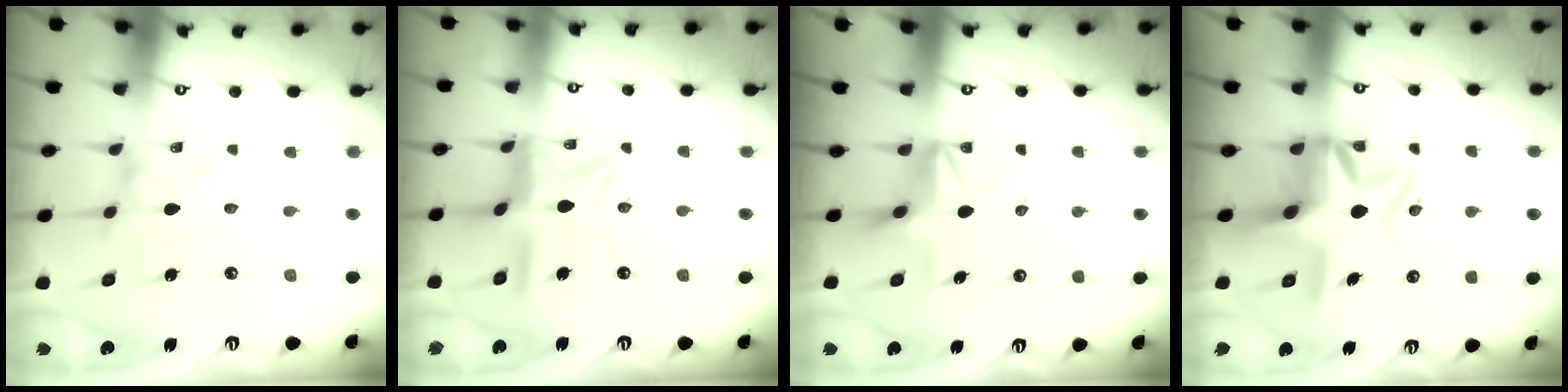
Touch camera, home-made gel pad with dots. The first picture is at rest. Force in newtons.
{"total": 10.6, "press": 10.6, "slide": 0.9}
{"total": 3.9, "press": 3.9, "slide": 0.4}
{"total": 11.6, "press": 11.0, "slide": 3.4}